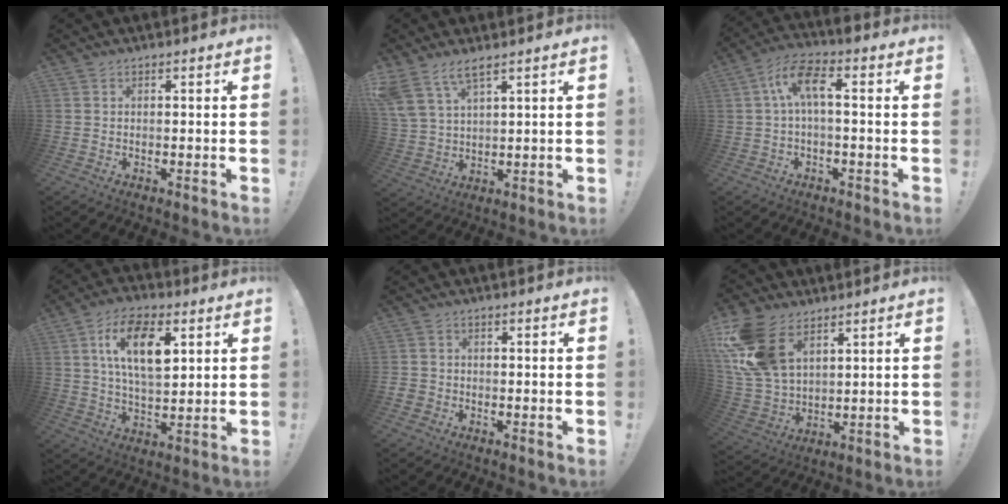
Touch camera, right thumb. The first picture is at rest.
{"total": 7.5, "force": [5.5, 2.6, 4.3], "torque": [-0.091, -0.022, 0.111]}
{"total": 9.1, "force": [1.1, 2.9, 8.6], "torque": [-0.174, 0.008, 0.020]}
{"total": 14.8, "force": [4.9, 7.5, 11.8], "torque": [-0.200, 0.004, 0.085]}
{"total": 2.4, "force": [-1.2, 1.9, 0.8], "torque": [-0.015, 0.008, -0.020]}
{"total": 16.9, "force": [8.1, 10.5, 10.5], "torque": [-0.218, -0.037, 0.156]}